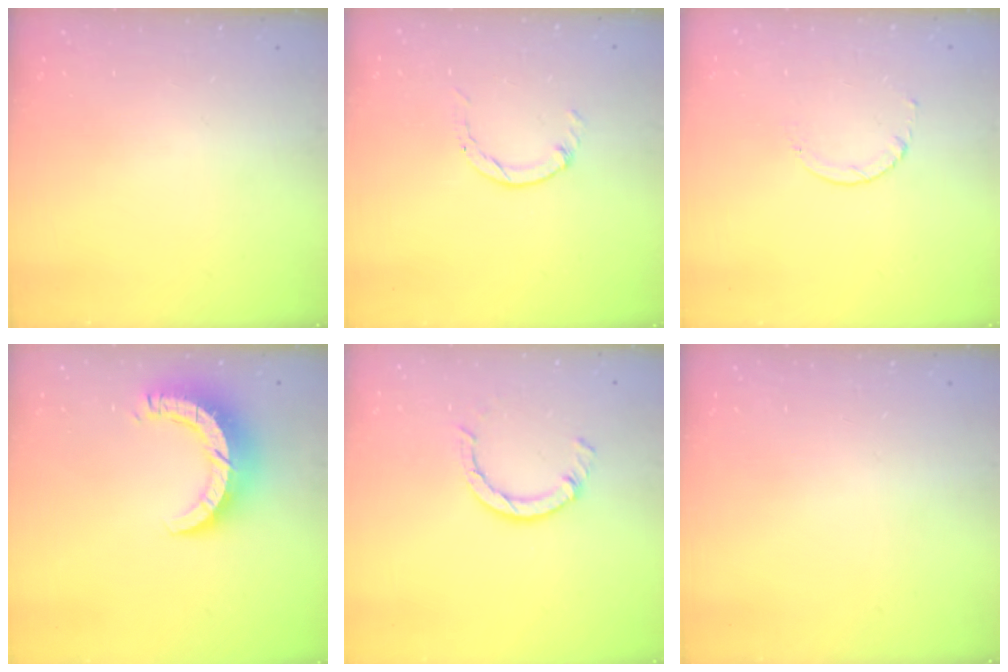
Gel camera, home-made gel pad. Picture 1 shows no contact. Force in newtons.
{"total": 0.0}
{"total": 1.7, "press": 1.7, "slide": 0.2}
{"total": 10.3, "press": 10.2, "slide": 1.0}
{"total": 5.8, "press": 5.8, "slide": 0.8}
{"total": 2.6, "press": 2.6, "slide": 0.2}